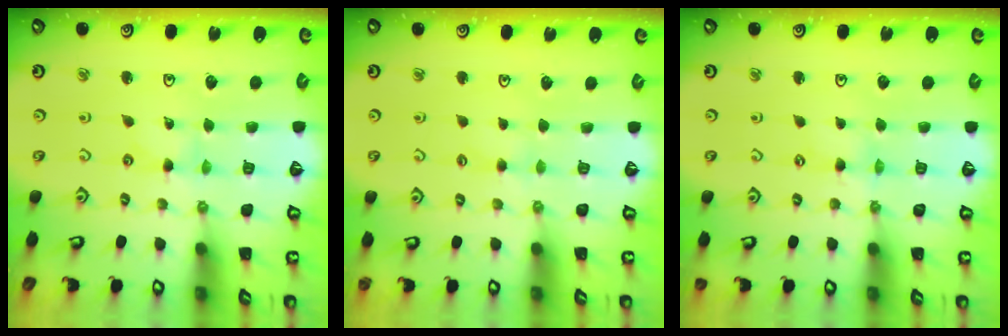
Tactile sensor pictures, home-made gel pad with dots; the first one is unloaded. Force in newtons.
{"total": 0.6, "press": 0.6, "slide": 0.2}
{"total": 0.0}